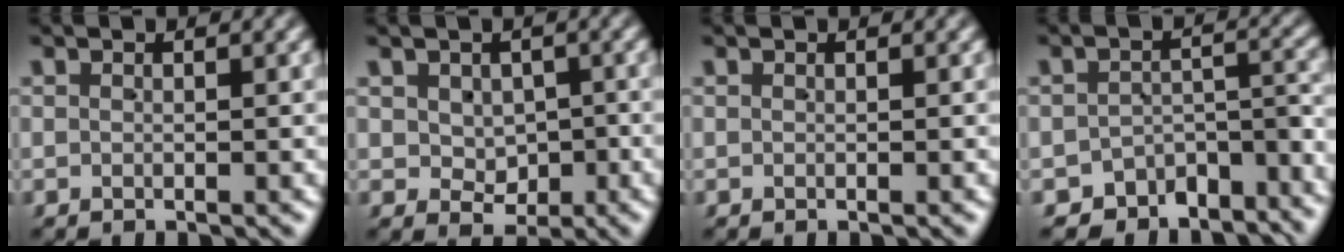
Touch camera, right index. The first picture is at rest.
{"total": 2.7, "force": [0.2, 2.4, 1.4], "torque": [-0.004, -0.015, 0.014]}
{"total": 0.0}
{"total": 9.1, "force": [-7.3, 4.7, 2.8], "torque": [-0.022, -0.012, -0.119]}